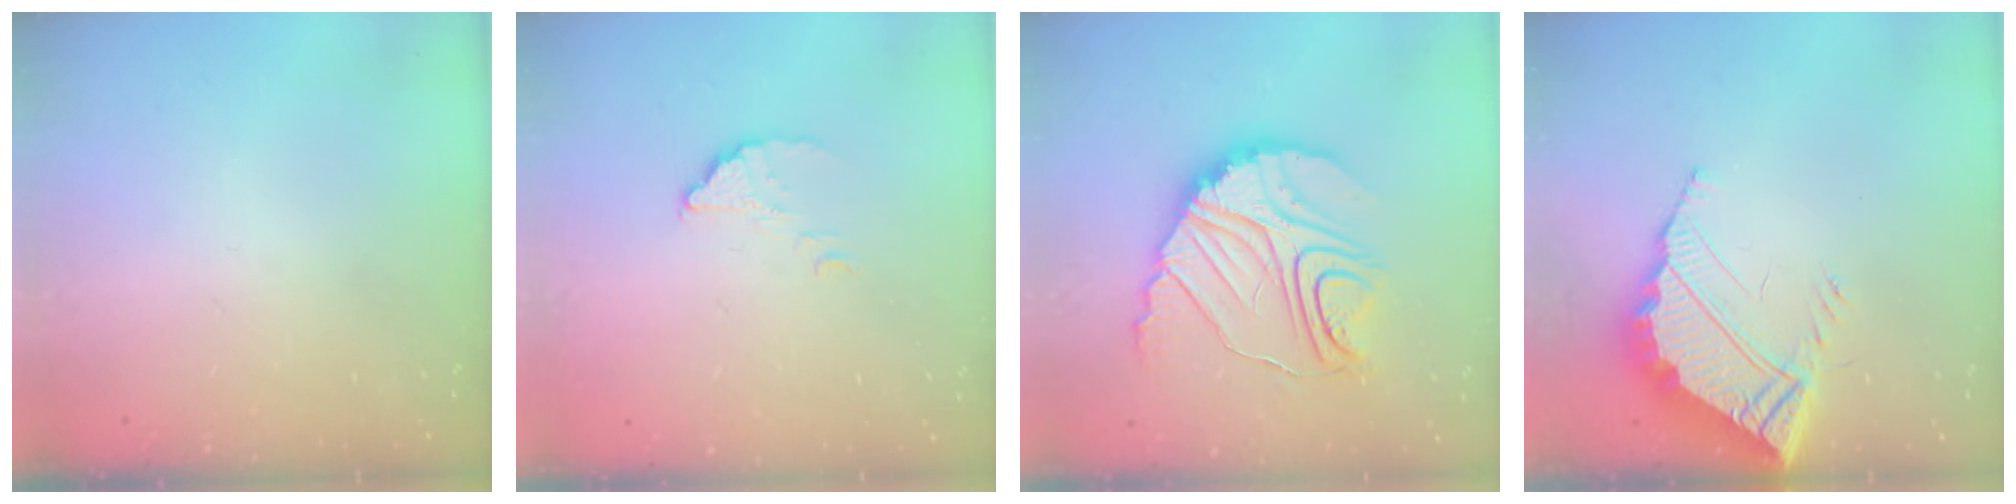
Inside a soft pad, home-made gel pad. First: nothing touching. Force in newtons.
{"total": 2.2, "press": 2.2, "slide": 0.0}
{"total": 17.4, "press": 17.4, "slide": 1.3}
{"total": 7.9, "press": 7.9, "slide": 0.5}